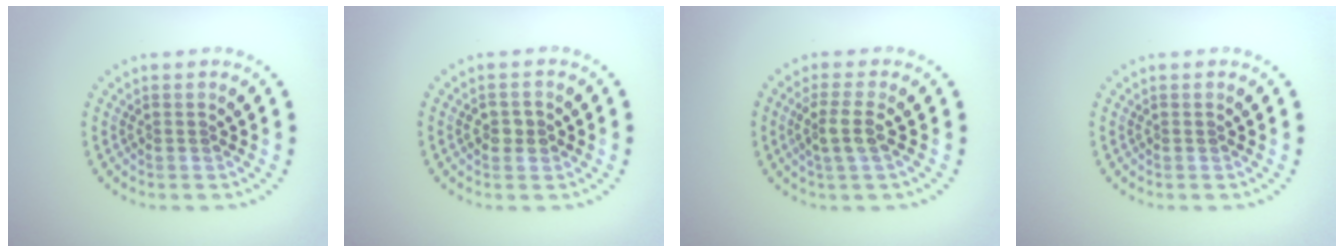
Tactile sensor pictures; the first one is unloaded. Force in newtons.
{"total": 1.5, "press": 1.5, "slide": 0.1}
{"total": 2.4, "press": 2.0, "slide": 1.3}
{"total": 0.0}